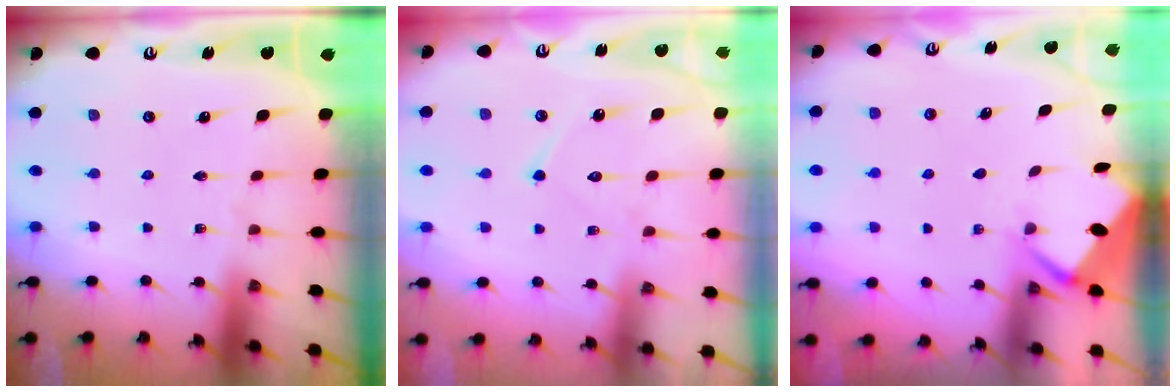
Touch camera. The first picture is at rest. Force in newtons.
{"total": 7.6, "press": 7.6, "slide": 0.6}
{"total": 2.6, "press": 2.6, "slide": 0.3}